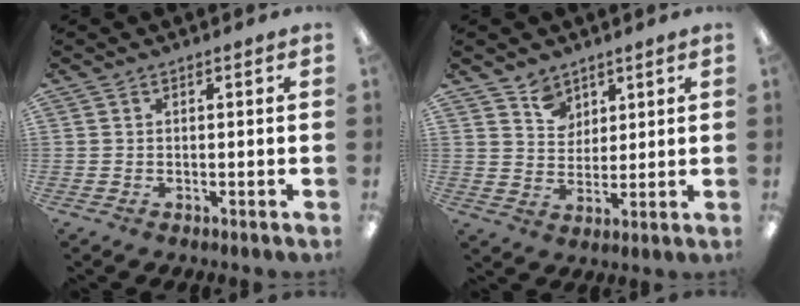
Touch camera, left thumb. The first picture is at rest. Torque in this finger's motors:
{"motor_torque": [-0.03, 0.05, -0.40, 0.16, -0.06]}